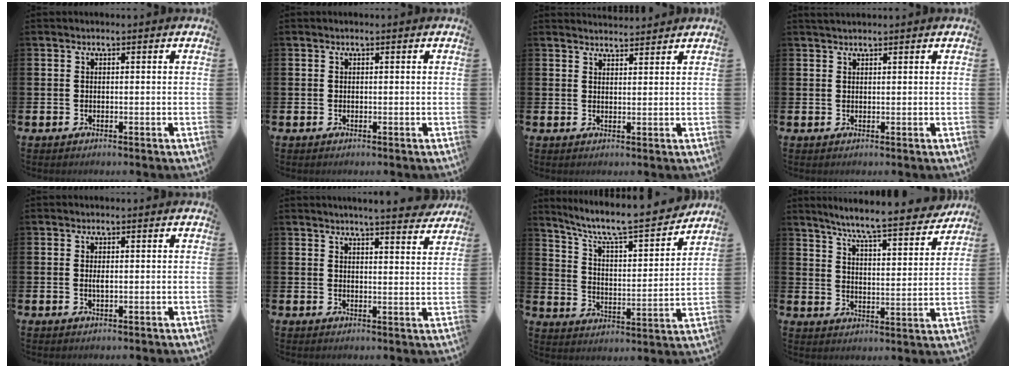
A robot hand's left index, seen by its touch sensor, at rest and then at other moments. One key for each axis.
{"total": 0.0}
{"total": 2.8, "fx": 2.8, "fy": 0.3, "fz": 0.0, "tx": 0.003, "ty": -0.017, "tz": 0.048}
{"total": 1.2, "fx": 1.1, "fy": 0.2, "fz": 0.3, "tx": 0.004, "ty": 0.000, "tz": 0.018}
{"total": 0.9, "fx": 0.1, "fy": 0.3, "fz": 0.9, "tx": -0.021, "ty": 0.004, "tz": 0.002}
{"total": 4.9, "fx": 4.8, "fy": -0.4, "fz": 1.1, "tx": -0.015, "ty": -0.032, "tz": 0.080}
{"total": 8.3, "fx": 7.4, "fy": 1.3, "fz": 3.5, "tx": -0.096, "ty": -0.058, "tz": 0.121}
{"total": 7.8, "fx": 7.2, "fy": -0.1, "fz": 2.9, "tx": -0.077, "ty": -0.053, "tz": 0.121}